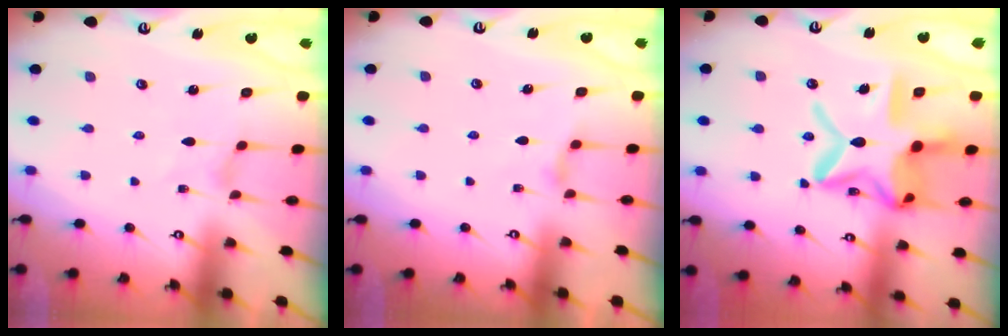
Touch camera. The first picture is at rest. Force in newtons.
{"total": 1.4, "press": 1.4, "slide": 0.4}
{"total": 21.4, "press": 21.4, "slide": 1.6}